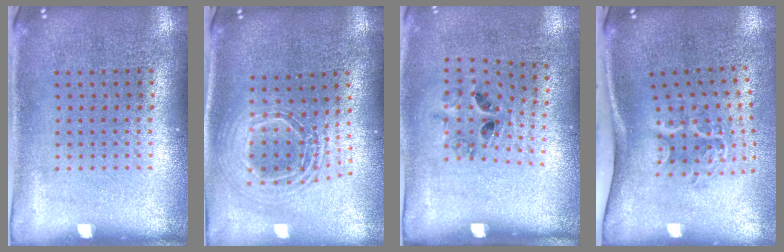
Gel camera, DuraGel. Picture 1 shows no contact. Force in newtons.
{"total": 2.0, "press": 1.6, "slide": 1.3}
{"total": 1.4, "press": 0.8, "slide": 1.1}
{"total": 2.1, "press": 1.3, "slide": 1.6}